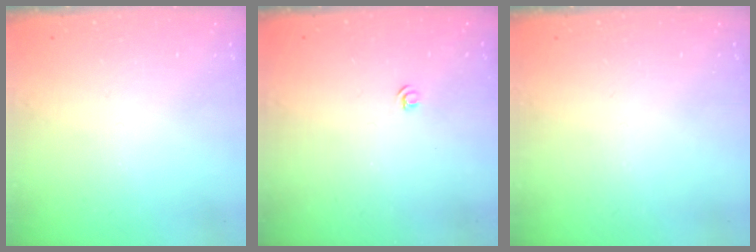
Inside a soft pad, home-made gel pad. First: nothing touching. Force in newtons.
{"total": 3.5, "press": 3.4, "slide": 0.5}
{"total": 0.0}